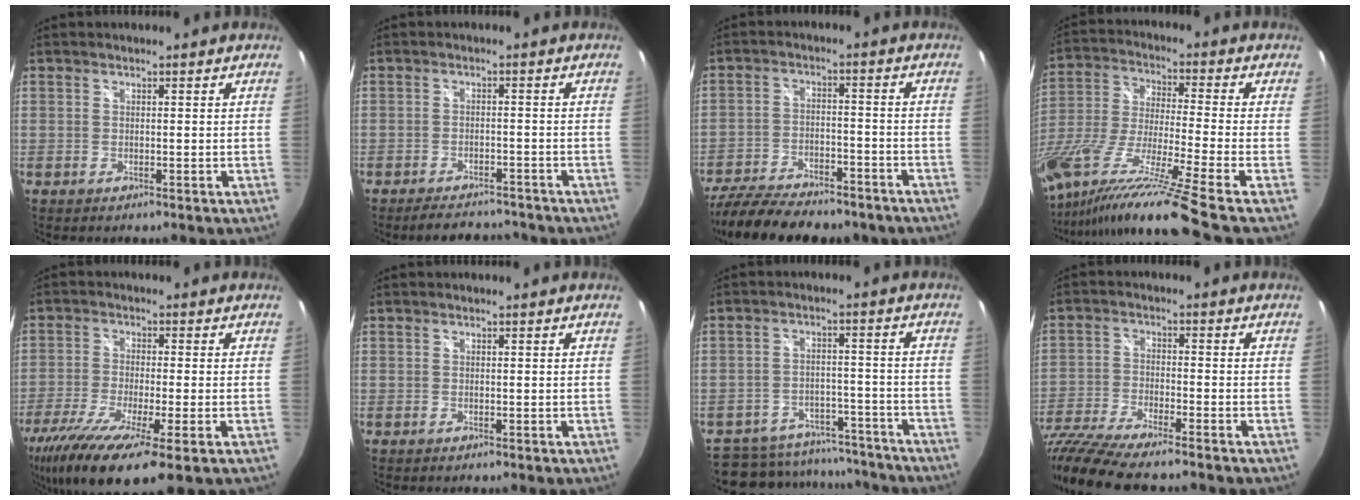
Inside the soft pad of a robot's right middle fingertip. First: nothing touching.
{"total": 7.2, "force": [-6.3, 2.4, 2.3], "torque": [-0.054, 0.001, -0.088]}
{"total": 20.4, "force": [-16.4, 6.7, 10.1], "torque": [-0.208, -0.033, -0.246]}
{"total": 21.8, "force": [-16.4, -1.9, 14.3], "torque": [-0.263, -0.070, -0.296]}
{"total": 14.6, "force": [-8.4, 2.3, 11.7], "torque": [-0.239, -0.063, -0.150]}
{"total": 0.0}
{"total": 18.0, "force": [-15.0, 8.3, 5.3], "torque": [-0.132, 0.023, -0.187]}
{"total": 14.5, "force": [-12.3, 1.5, 7.5], "torque": [-0.177, -0.040, -0.235]}